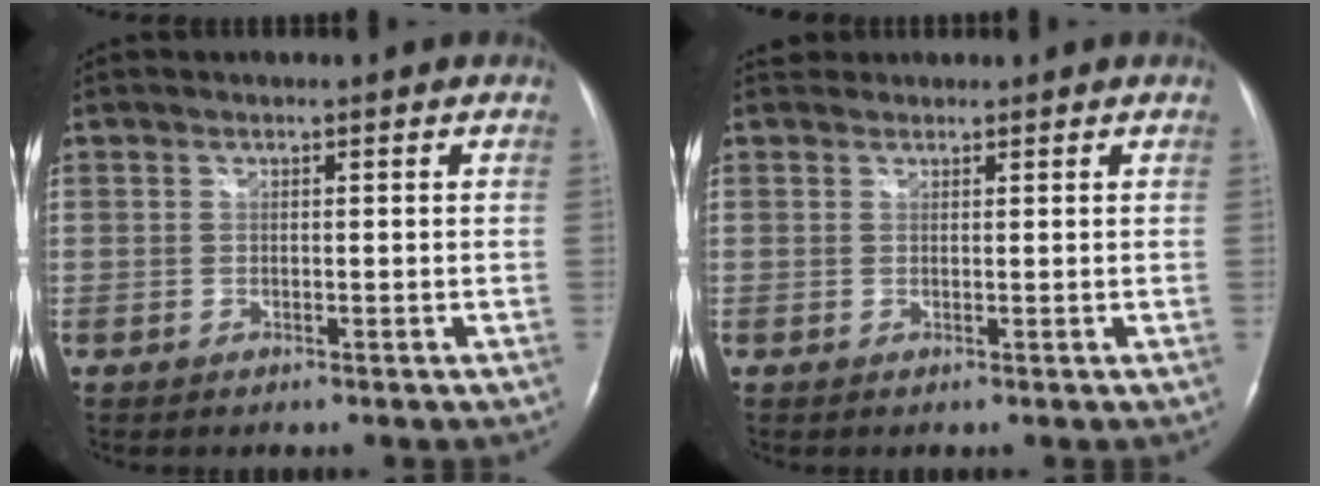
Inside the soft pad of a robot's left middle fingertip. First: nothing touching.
{"total": 1.6, "force": [1.4, 0.6, -0.2], "torque": [0.004, 0.015, 0.022]}